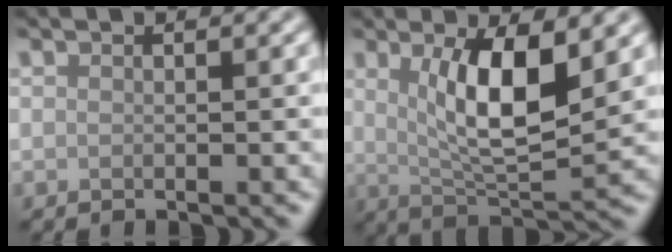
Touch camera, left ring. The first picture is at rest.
{"total": 7.2, "force": [1.8, 2.2, 6.6], "torque": [-0.116, -0.010, 0.036]}